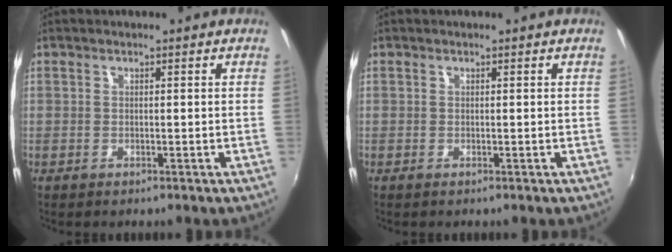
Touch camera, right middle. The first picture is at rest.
{"total": 0.0}